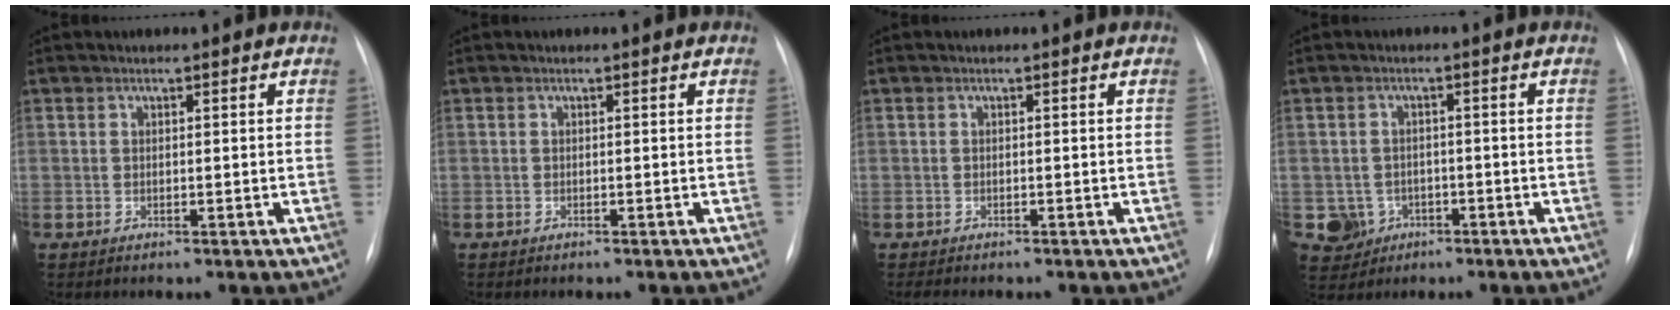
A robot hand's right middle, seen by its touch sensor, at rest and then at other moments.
{"total": 0.5, "force": [-0.5, 0.1, 0.2], "torque": [-0.004, -0.001, -0.010]}
{"total": 3.1, "force": [-2.6, 1.0, 1.4], "torque": [-0.020, -0.007, -0.029]}
{"total": 5.1, "force": [-1.8, 4.7, 0.4], "torque": [-0.006, 0.008, -0.025]}